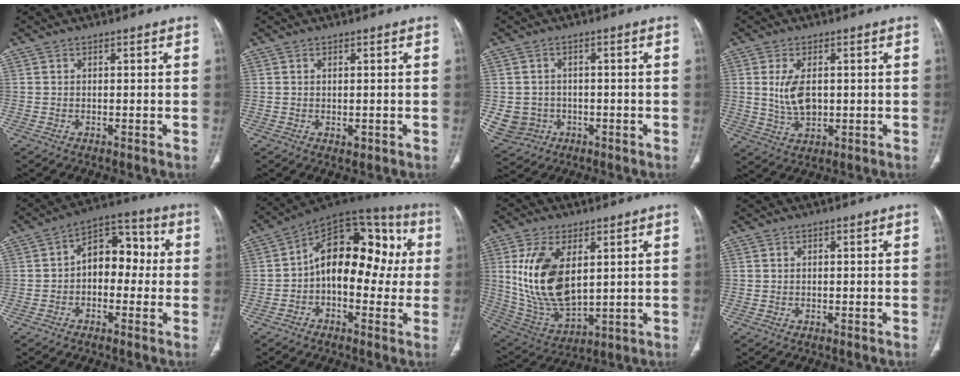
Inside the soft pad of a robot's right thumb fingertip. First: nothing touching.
{"total": 1.2, "force": [-0.2, 0.7, 1.0], "torque": [-0.015, -0.005, 0.003]}
{"total": 6.6, "force": [-1.3, 6.2, 1.9], "torque": [-0.031, 0.011, -0.009]}
{"total": 6.6, "force": [0.7, 3.8, 5.3], "torque": [-0.101, -0.007, 0.021]}
{"total": 9.9, "force": [-0.3, 6.7, 7.3], "torque": [-0.070, 0.040, -0.020]}
{"total": 18.2, "force": [0.3, 11.2, 14.4], "torque": [-0.161, 0.055, -0.011]}
{"total": 16.8, "force": [3.8, 9.0, 13.7], "torque": [-0.261, -0.022, 0.089]}
{"total": 0.0}